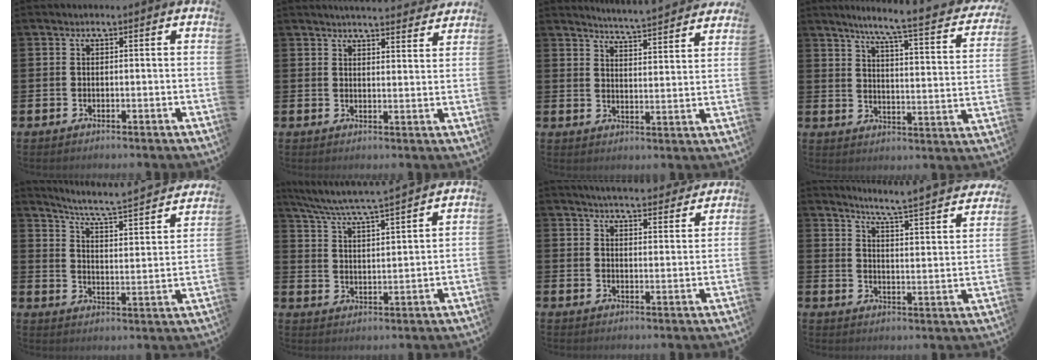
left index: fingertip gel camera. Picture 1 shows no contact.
{"total": 4.5, "force": [4.5, 0.1, 0.5], "torque": [-0.011, -0.027, 0.079]}
{"total": 5.0, "force": [5.0, -0.4, 0.3], "torque": [-0.019, -0.043, 0.085]}
{"total": 6.7, "force": [5.5, -0.1, 3.8], "torque": [-0.081, -0.052, 0.080]}
{"total": 5.3, "force": [4.7, 0.3, 2.4], "torque": [-0.071, -0.044, 0.069]}
{"total": 6.3, "force": [6.1, -0.3, 1.8], "torque": [-0.061, -0.048, 0.102]}
{"total": 5.2, "force": [5.2, 0.4, 0.6], "torque": [-0.019, -0.037, 0.090]}
{"total": 5.3, "force": [5.0, -0.5, 1.9], "torque": [-0.052, -0.054, 0.075]}